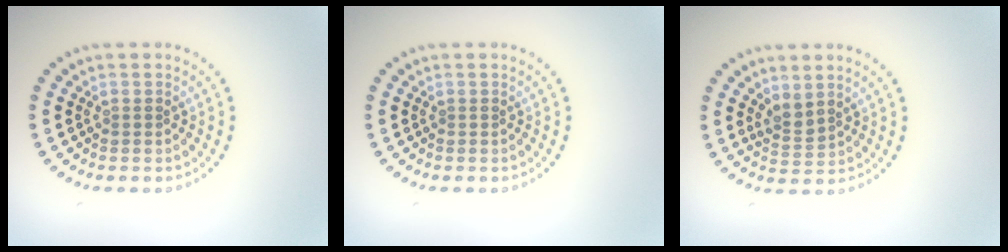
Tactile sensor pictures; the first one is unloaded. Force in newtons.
{"total": 0.0}
{"total": 1.7, "press": 1.4, "slide": 1.0}